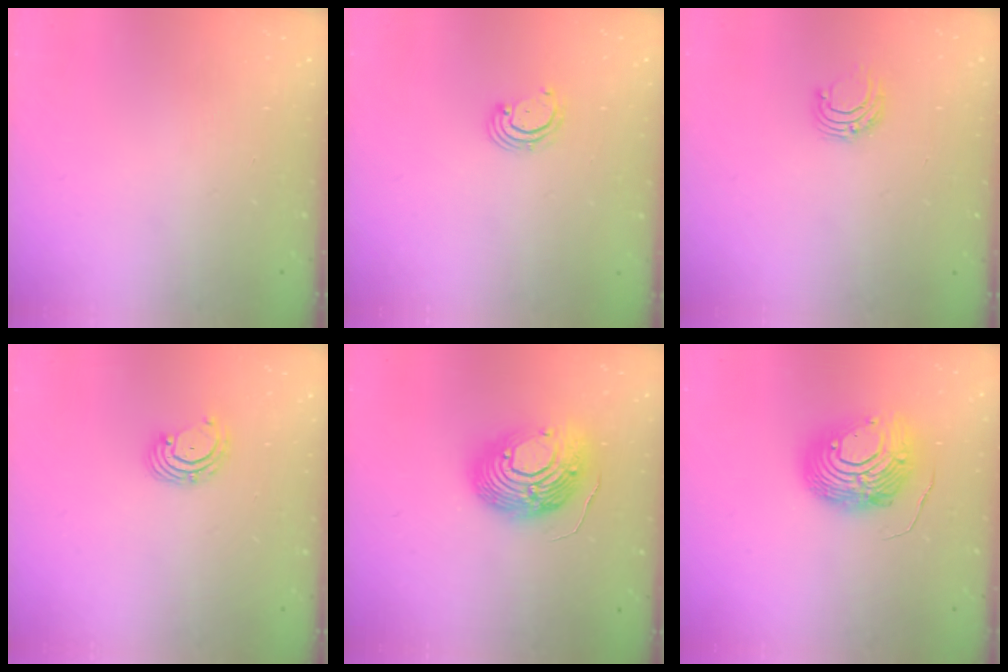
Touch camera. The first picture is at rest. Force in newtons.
{"total": 2.7, "press": 2.6, "slide": 0.6}
{"total": 5.4, "press": 5.4, "slide": 0.6}
{"total": 3.3, "press": 3.2, "slide": 0.5}
{"total": 16.9, "press": 16.8, "slide": 1.6}
{"total": 12.2, "press": 12.2, "slide": 1.2}